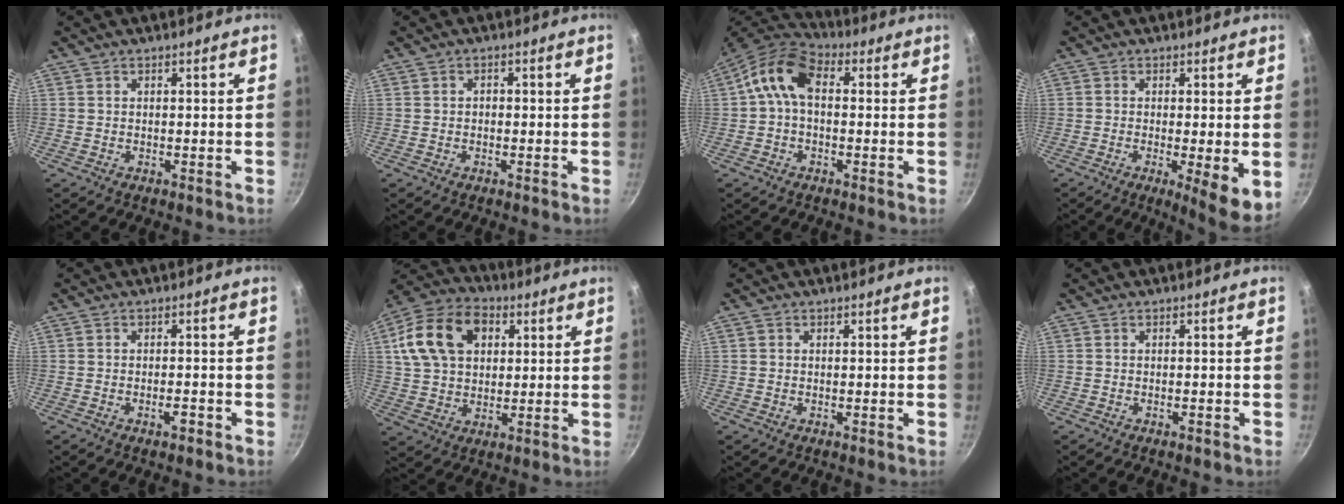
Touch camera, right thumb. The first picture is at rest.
{"total": 1.1, "force": [-0.1, 0.9, 0.7], "torque": [-0.010, 0.006, -0.003]}
{"total": 9.8, "force": [1.0, 6.5, 7.3], "torque": [-0.125, 0.028, -0.002]}
{"total": 7.6, "force": [-1.2, 1.4, 7.4], "torque": [-0.107, -0.017, -0.015]}
{"total": 2.0, "force": [-1.2, 0.6, 1.5], "torque": [-0.020, 0.010, -0.020]}
{"total": 16.8, "force": [5.0, 11.8, 10.9], "torque": [-0.181, 0.012, 0.078]}
{"total": 0.6, "force": [0.1, 0.5, 0.2], "torque": [-0.003, 0.004, 0.000]}
{"total": 0.7, "force": [-0.4, 0.2, 0.5], "torque": [-0.012, 0.005, -0.007]}